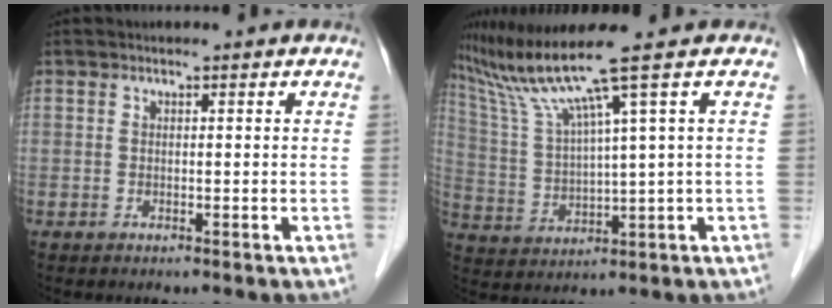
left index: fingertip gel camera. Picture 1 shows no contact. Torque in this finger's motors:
{"motor_torque": [0.71, -1.42, 0.24, 0.21]}